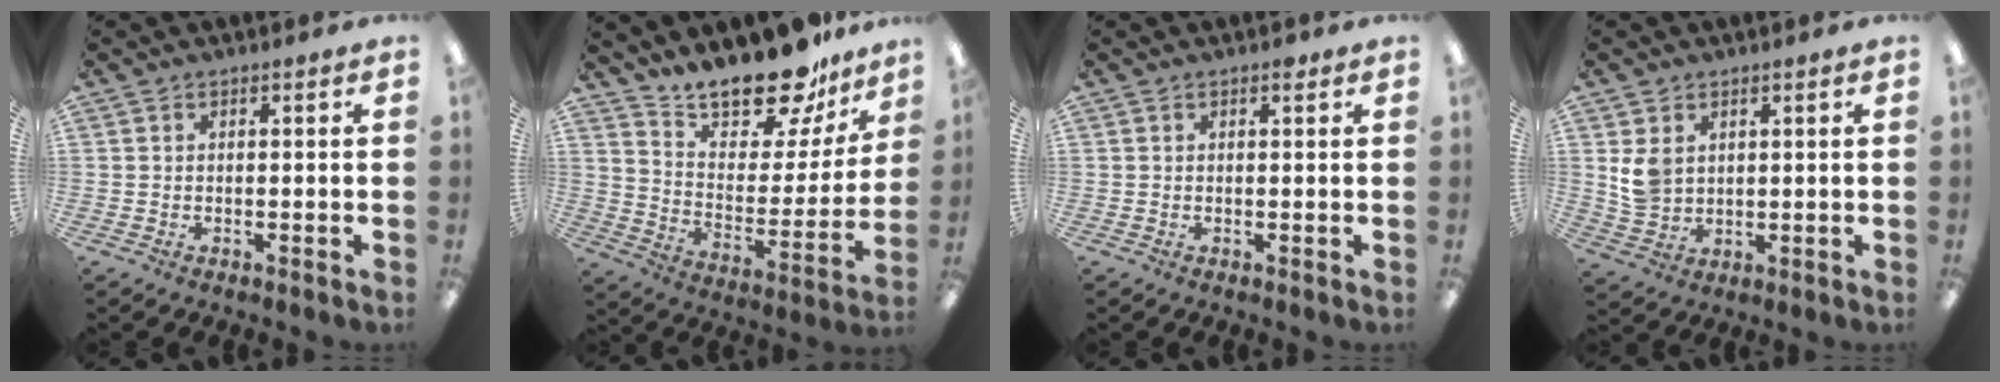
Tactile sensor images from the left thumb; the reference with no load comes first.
{"total": 19.3, "force": [16.9, 6.0, 7.2], "torque": [-0.118, -0.131, 0.293]}
{"total": 1.3, "force": [0.8, 0.6, 0.8], "torque": [-0.002, -0.004, 0.011]}
{"total": 6.2, "force": [2.3, 5.0, 3.0], "torque": [-0.063, 0.004, 0.046]}